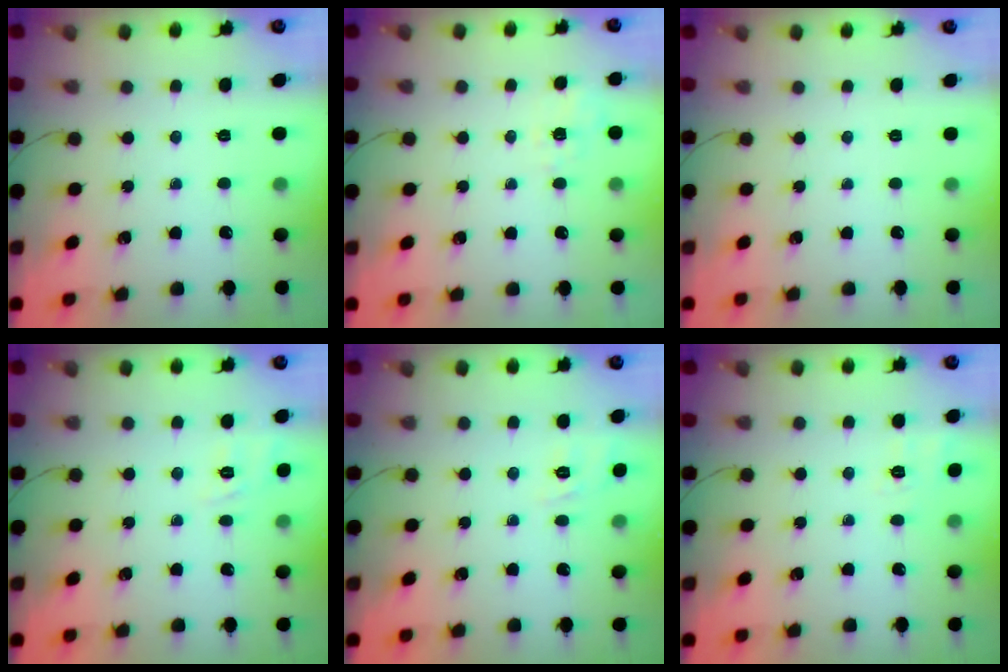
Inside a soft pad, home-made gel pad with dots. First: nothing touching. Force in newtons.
{"total": 1.6, "press": 0.2, "slide": 1.6}
{"total": 2.4, "press": 2.4, "slide": 0.5}
{"total": 2.2, "press": 0.7, "slide": 2.1}
{"total": 2.0, "press": 0.6, "slide": 1.9}
{"total": 2.4, "press": 1.3, "slide": 2.1}